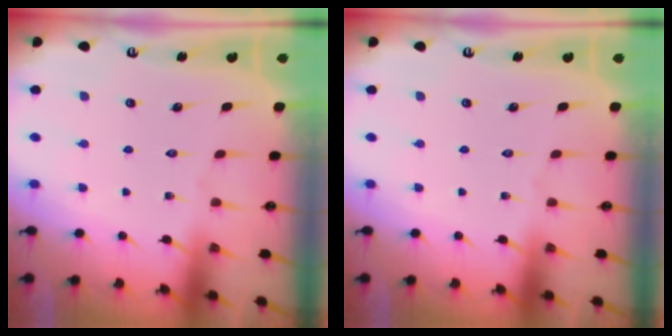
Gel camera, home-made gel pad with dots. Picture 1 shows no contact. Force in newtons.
{"total": 0.0}